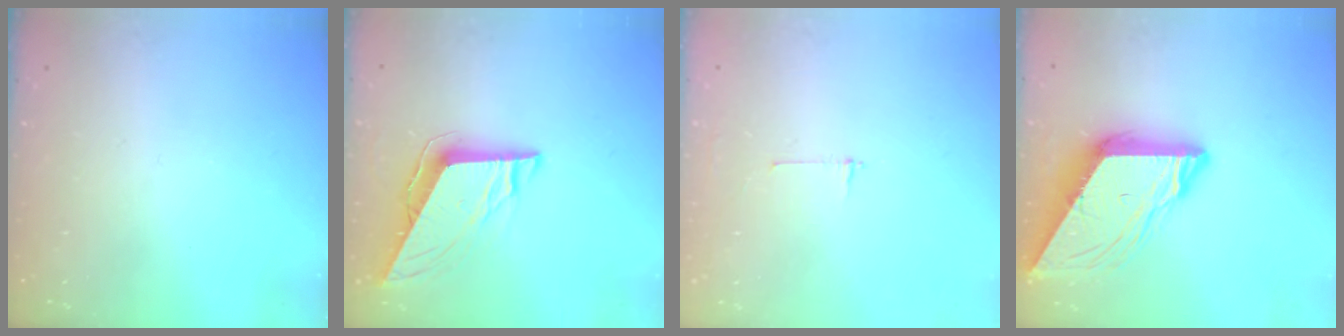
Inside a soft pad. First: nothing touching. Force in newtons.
{"total": 9.0, "press": 8.9, "slide": 1.5}
{"total": 2.7, "press": 2.7, "slide": 0.3}
{"total": 9.3, "press": 9.2, "slide": 0.8}